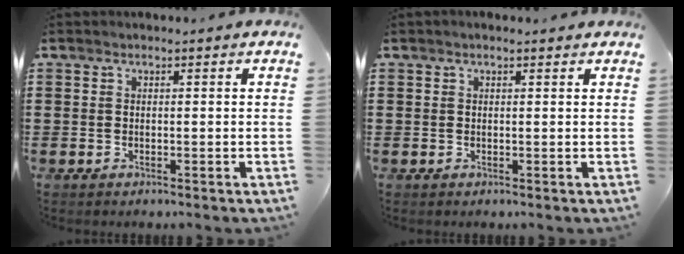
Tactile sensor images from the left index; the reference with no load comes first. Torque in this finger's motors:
{"motor_torque": [2.14, 0.00, -0.02, -0.05]}